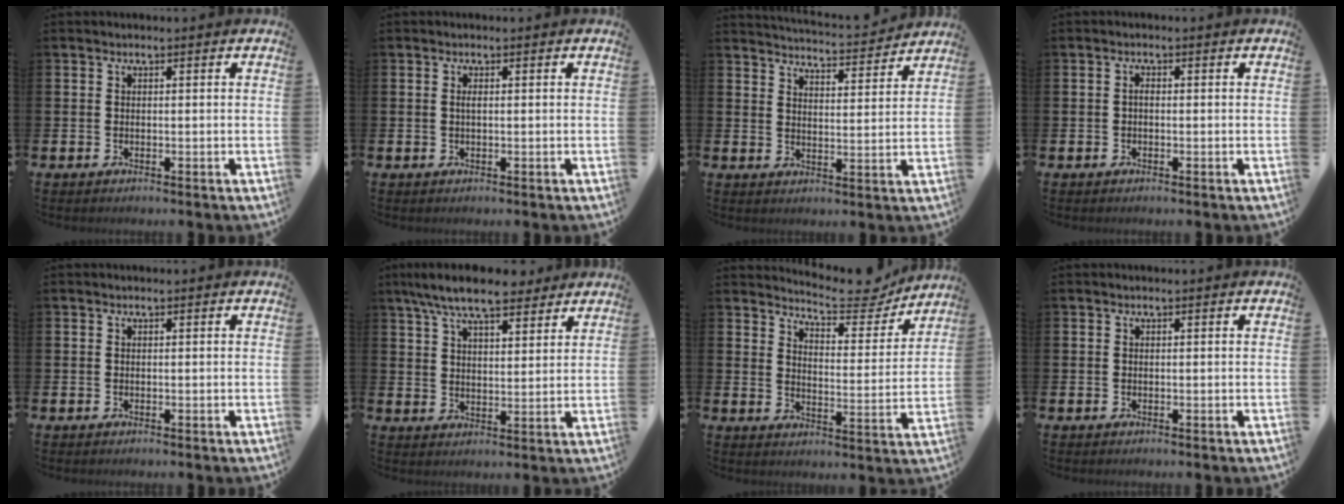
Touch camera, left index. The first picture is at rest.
{"total": 0.8, "force": [0.1, 0.1, 0.7], "torque": [-0.014, 0.000, 0.002]}
{"total": 4.9, "force": [4.9, 0.1, 0.4], "torque": [-0.022, -0.038, 0.084]}
{"total": 0.8, "force": [-0.2, 0.4, 0.6], "torque": [-0.012, 0.001, -0.006]}
{"total": 0.0}
{"total": 8.7, "force": [7.7, 2.0, 3.6], "torque": [-0.092, -0.018, 0.142]}
{"total": 7.3, "force": [7.0, 1.3, 1.6], "torque": [-0.041, -0.051, 0.120]}
{"total": 0.0}